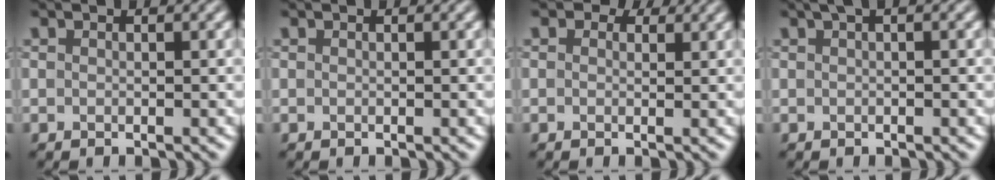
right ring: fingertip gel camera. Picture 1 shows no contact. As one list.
[{"total": 0.0}, {"total": 2.2, "force": [1.4, 1.3, 1.1], "torque": [-0.017, -0.003, 0.008]}, {"total": 1.4, "force": [0.7, 0.3, 1.2], "torque": [-0.022, 0.005, 0.010]}]